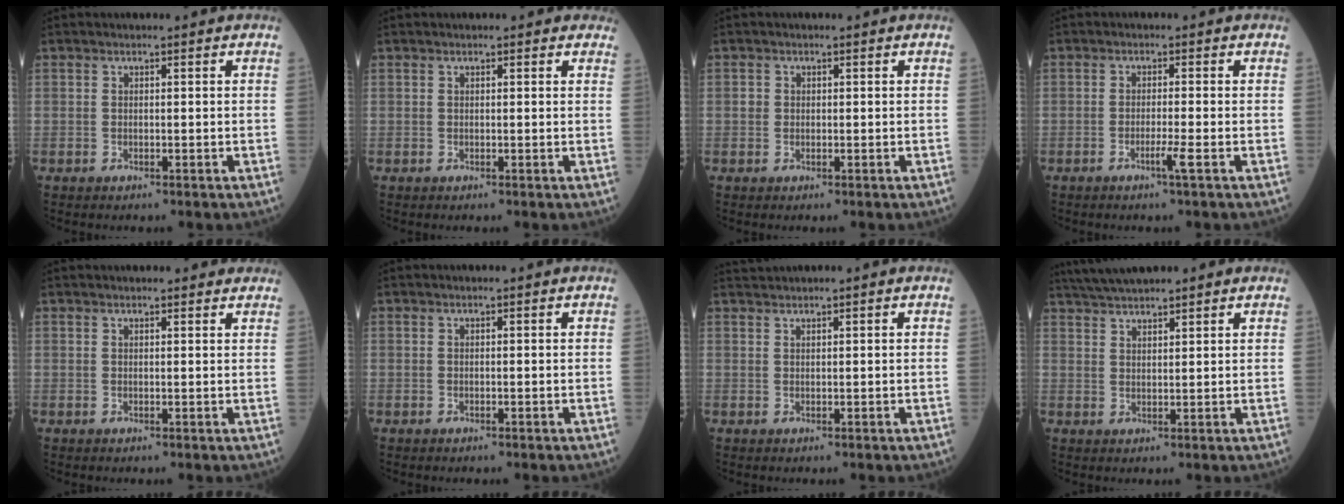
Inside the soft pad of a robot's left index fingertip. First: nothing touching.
{"total": 1.0, "force": [0.8, 0.5, 0.2], "torque": [-0.003, 0.001, -0.001]}
{"total": 0.9, "force": [0.0, 0.9, 0.2], "torque": [-0.004, 0.004, 0.001]}
{"total": 2.2, "force": [-1.2, -0.6, 1.8], "torque": [-0.036, -0.004, -0.023]}
{"total": 5.7, "force": [5.2, 1.4, 1.8], "torque": [-0.015, 0.024, 0.053]}
{"total": 0.0}
{"total": 1.0, "force": [0.9, -0.3, 0.1], "torque": [-0.005, 0.016, 0.025]}
{"total": 6.1, "force": [5.4, 0.7, 2.7], "torque": [-0.056, 0.036, 0.101]}